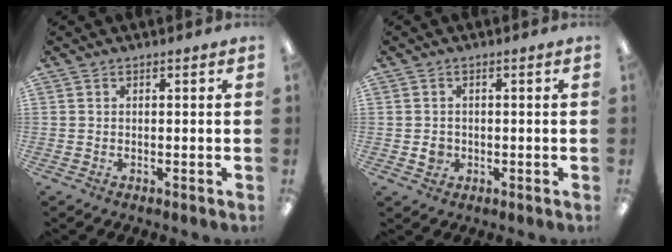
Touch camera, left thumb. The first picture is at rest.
{"total": 2.6, "force": [-0.2, 2.4, 1.0], "torque": [-0.009, 0.001, -0.005]}